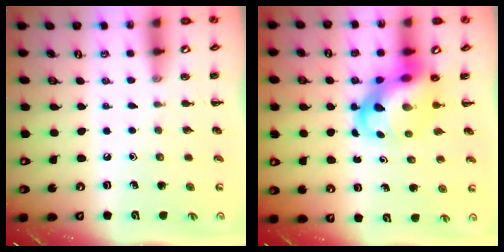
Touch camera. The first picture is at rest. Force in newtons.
{"total": 9.1, "press": 8.7, "slide": 2.6}